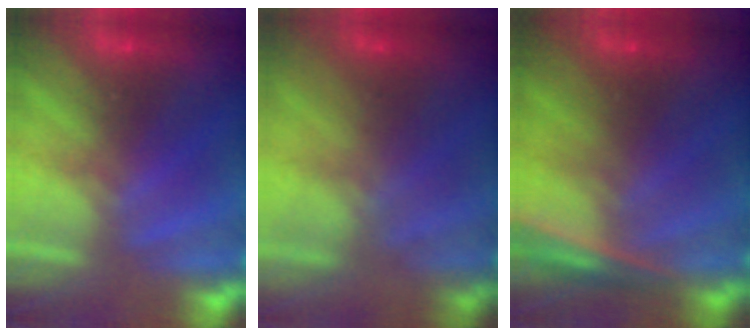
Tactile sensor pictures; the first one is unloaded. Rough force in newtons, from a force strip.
{"total": 4.4}
{"total": 2.9}